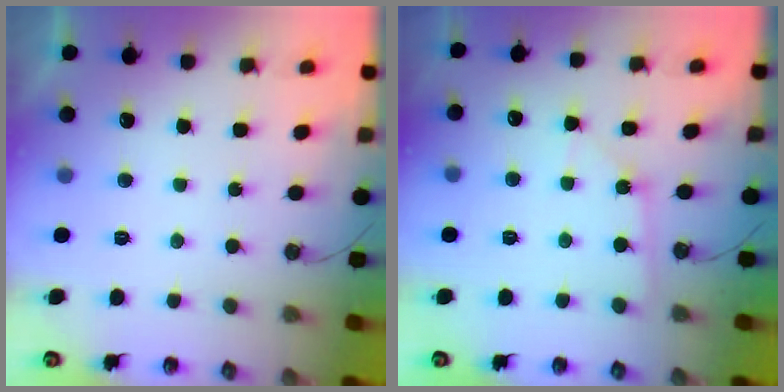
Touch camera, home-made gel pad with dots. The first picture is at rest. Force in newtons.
{"total": 2.7, "press": 2.7, "slide": 0.4}